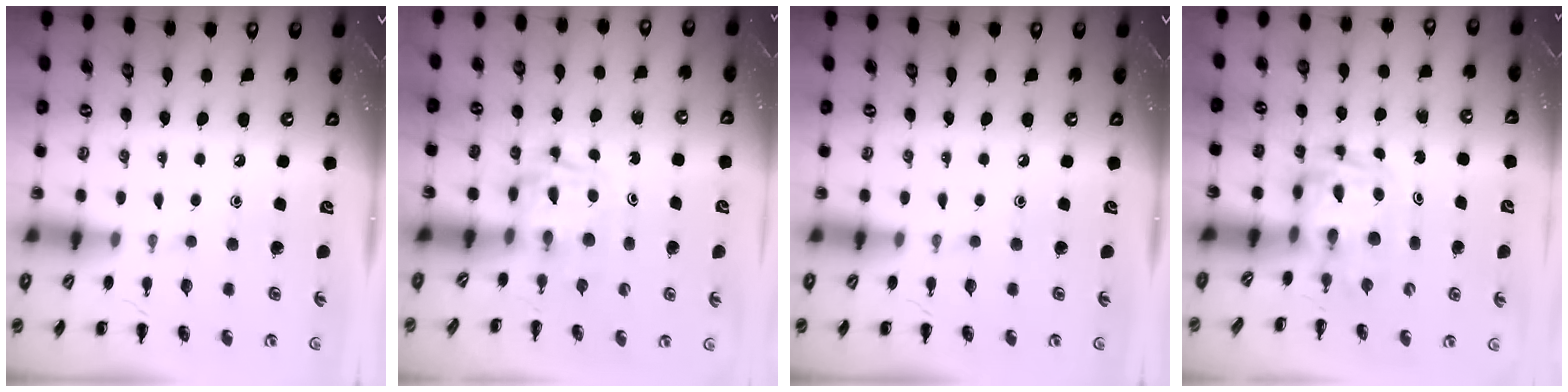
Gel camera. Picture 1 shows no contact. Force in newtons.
{"total": 3.5, "press": 3.5, "slide": 0.5}
{"total": 0.0}
{"total": 2.9, "press": 2.9, "slide": 0.5}